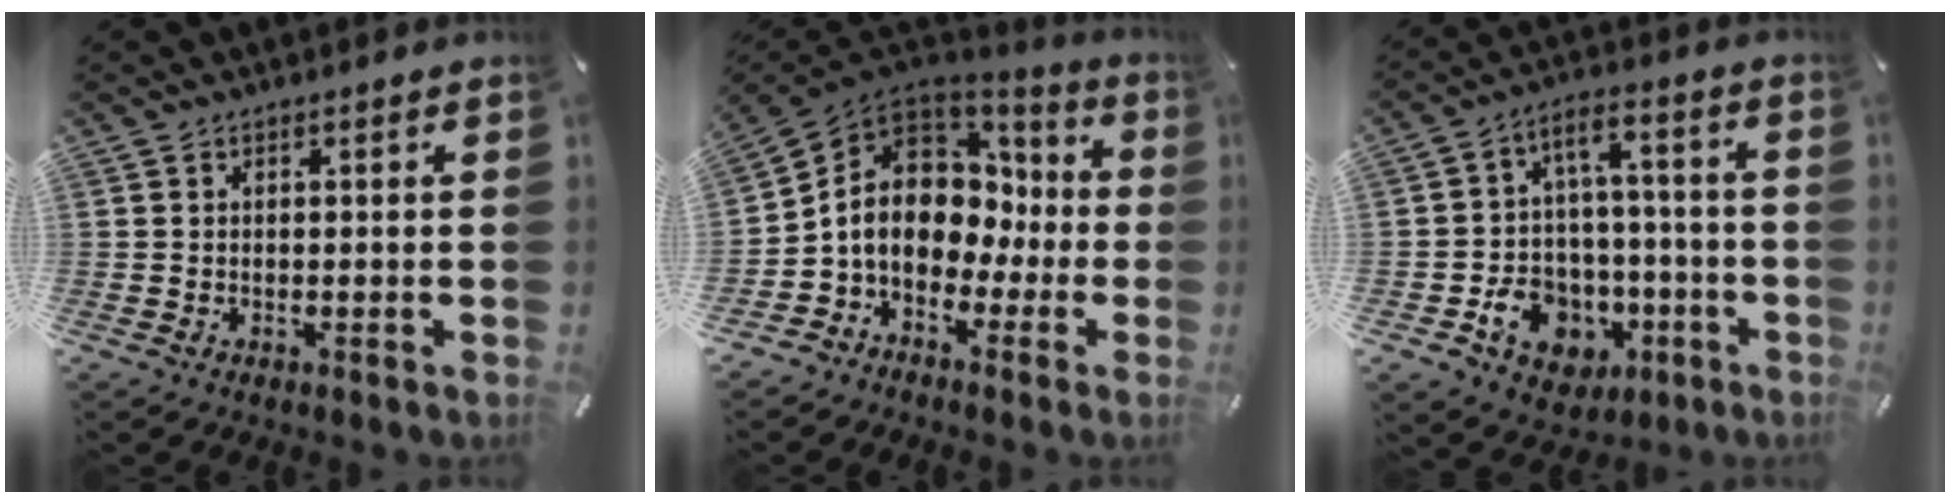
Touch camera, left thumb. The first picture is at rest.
{"total": 11.8, "force": [-1.0, 10.0, 6.1], "torque": [-0.127, 0.001, -0.015]}
{"total": 11.5, "force": [-3.2, 9.8, 5.1], "torque": [-0.080, 0.018, -0.047]}